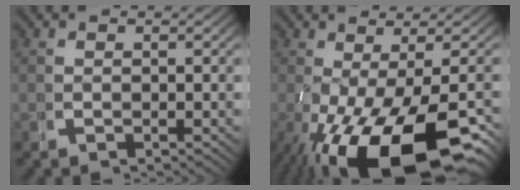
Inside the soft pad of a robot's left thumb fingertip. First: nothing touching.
{"total": 12.5, "force": [-4.2, 5.9, 10.2], "torque": [-0.189, -0.050, -0.028]}